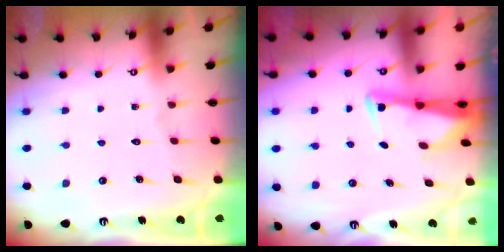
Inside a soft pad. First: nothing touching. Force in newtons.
{"total": 2.5, "press": 2.5, "slide": 0.5}